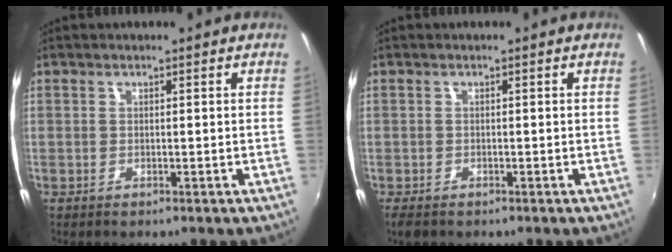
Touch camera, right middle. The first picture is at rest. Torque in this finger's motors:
{"motor_torque": [0.14, -0.11, 0.03, 0.02]}